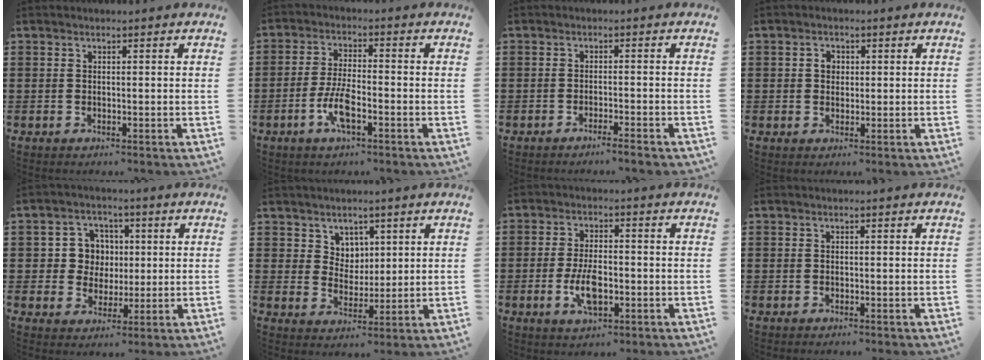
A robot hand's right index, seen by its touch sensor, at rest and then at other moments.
{"total": 5.8, "force": [-2.5, 1.6, 5.0], "torque": [-0.117, -0.008, -0.052]}
{"total": 2.1, "force": [-1.9, -0.3, 0.9], "torque": [-0.016, -0.001, -0.036]}
{"total": 1.9, "force": [0.3, 1.6, 1.1], "torque": [-0.025, 0.010, 0.003]}
{"total": 6.1, "force": [0.7, 5.7, 2.0], "torque": [-0.065, 0.020, 0.011]}
{"total": 4.6, "force": [2.9, 3.5, 0.4], "torque": [-0.027, 0.007, 0.054]}
{"total": 6.1, "force": [-1.6, 2.7, 5.2], "torque": [-0.116, -0.001, -0.033]}
{"total": 0.0}